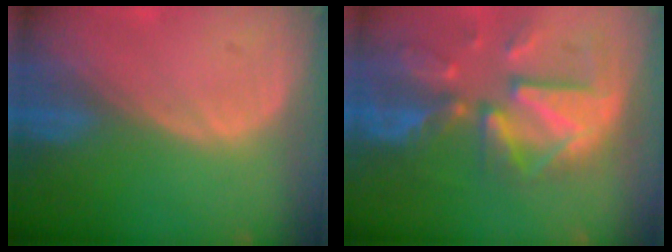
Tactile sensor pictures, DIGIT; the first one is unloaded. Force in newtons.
{"total": 12.1, "press": 10.5, "slide": 6.1}